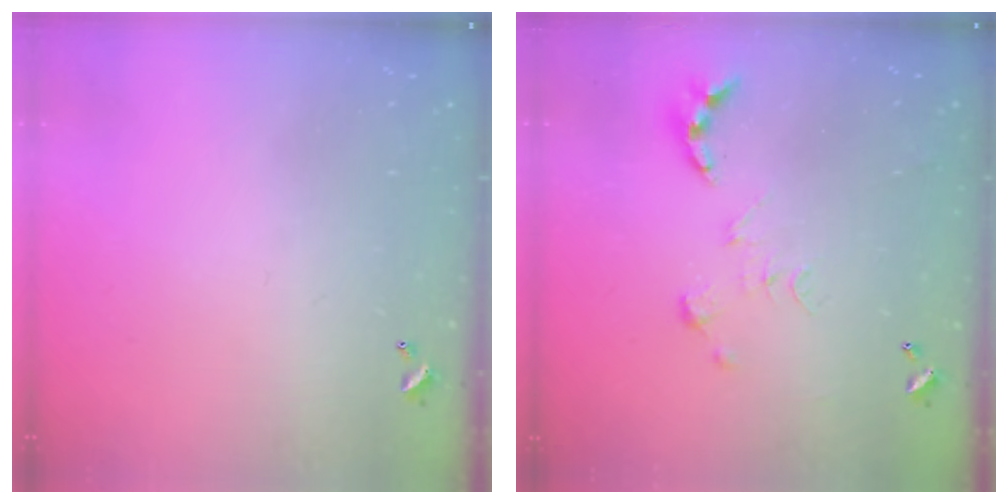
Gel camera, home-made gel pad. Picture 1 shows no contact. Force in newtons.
{"total": 0.0}